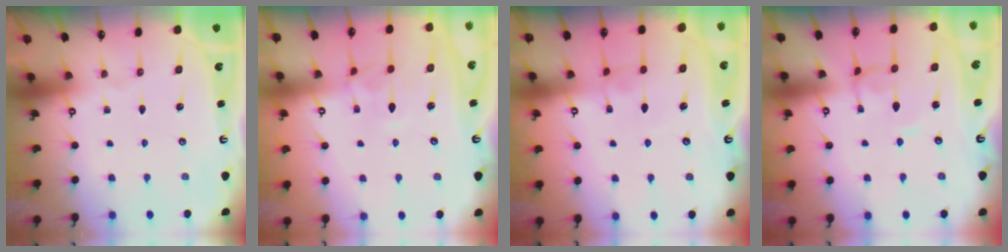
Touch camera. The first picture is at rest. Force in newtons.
{"total": 2.6, "press": 2.5, "slide": 0.6}
{"total": 1.8, "press": 1.7, "slide": 0.5}
{"total": 2.0, "press": 2.0, "slide": 0.1}